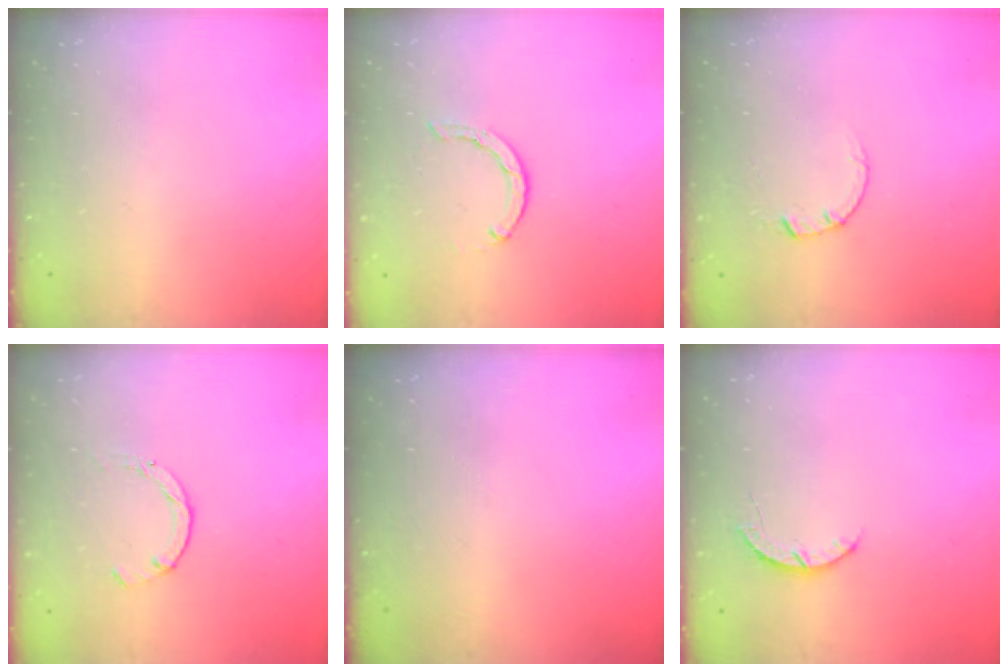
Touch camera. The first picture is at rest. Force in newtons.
{"total": 1.5, "press": 1.5, "slide": 0.2}
{"total": 1.5, "press": 1.5, "slide": 0.3}
{"total": 0.0}
{"total": 0.0}
{"total": 3.9, "press": 3.9, "slide": 0.4}